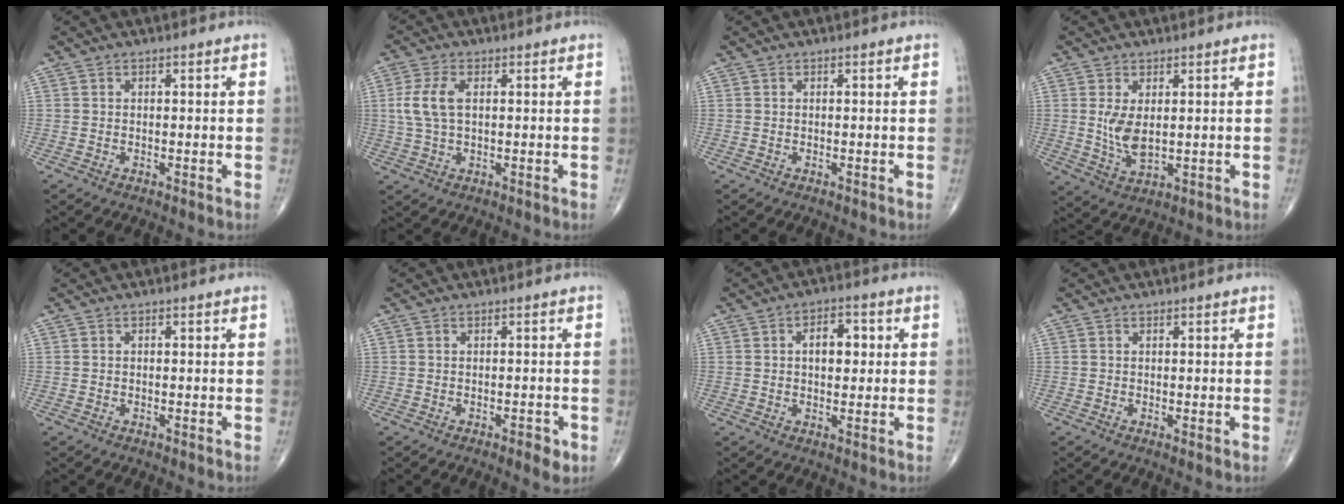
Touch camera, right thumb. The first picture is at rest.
{"total": 6.0, "force": [0.9, 3.2, 5.1], "torque": [-0.124, 0.007, 0.018]}
{"total": 0.0}
{"total": 5.9, "force": [0.9, 2.9, 5.0], "torque": [-0.093, -0.015, 0.028]}
{"total": 0.0}
{"total": 2.4, "force": [-1.1, 0.9, 2.0], "torque": [-0.023, -0.002, -0.014]}
{"total": 6.3, "force": [1.2, 3.7, 4.9], "torque": [-0.054, 0.009, 0.015]}
{"total": 0.7, "force": [0.0, 0.2, 0.7], "torque": [-0.015, -0.004, -0.001]}